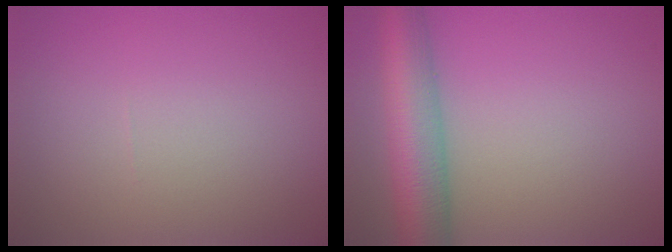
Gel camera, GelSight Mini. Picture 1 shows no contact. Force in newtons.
{"total": 7.4, "press": 7.4, "slide": 0.4}